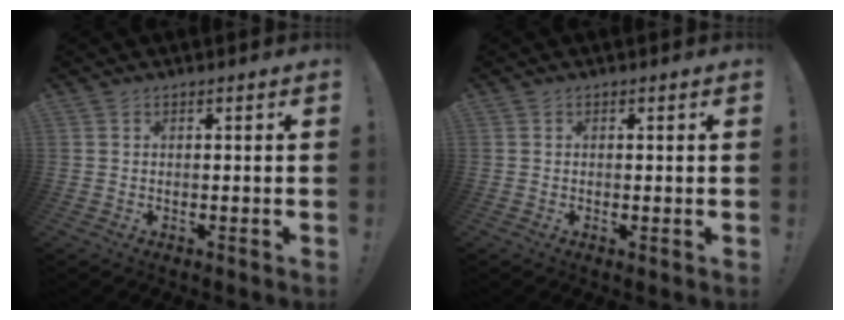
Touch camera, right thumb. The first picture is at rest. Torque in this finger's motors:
{"motor_torque": [0.00, -0.09, -0.69, 0.24, -0.01]}